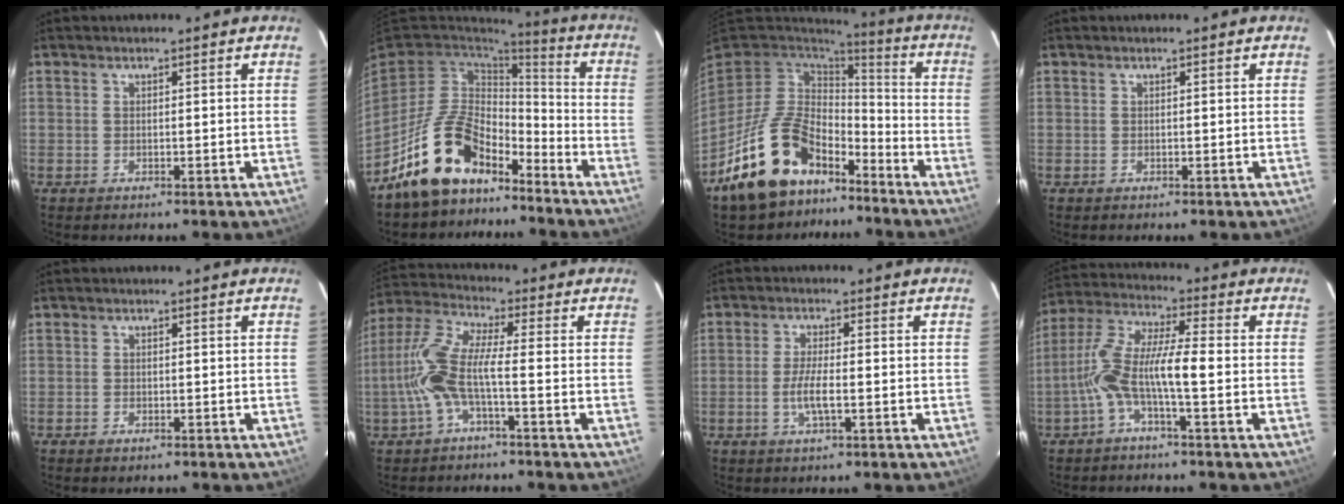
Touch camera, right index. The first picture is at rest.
{"total": 15.5, "force": [-11.3, 7.7, 7.2], "torque": [-0.159, 0.024, -0.191]}
{"total": 18.9, "force": [-12.2, 11.0, 9.3], "torque": [-0.200, 0.013, -0.188]}
{"total": 0.0}
{"total": 1.1, "force": [-0.8, 0.6, 0.5], "torque": [-0.008, -0.001, -0.013]}
{"total": 9.1, "force": [-2.6, 1.6, 8.6], "torque": [-0.202, 0.010, -0.053]}
{"total": 4.4, "force": [-1.3, 0.6, 4.1], "torque": [-0.082, -0.005, -0.025]}
{"total": 9.6, "force": [-2.8, 1.0, 9.1], "torque": [-0.193, 0.014, -0.058]}